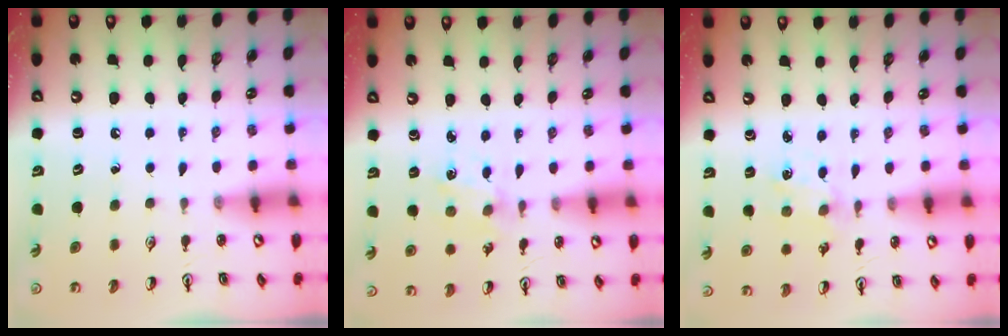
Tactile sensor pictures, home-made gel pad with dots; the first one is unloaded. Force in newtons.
{"total": 1.3, "press": 1.3, "slide": 0.3}
{"total": 1.0, "press": 1.0, "slide": 0.2}